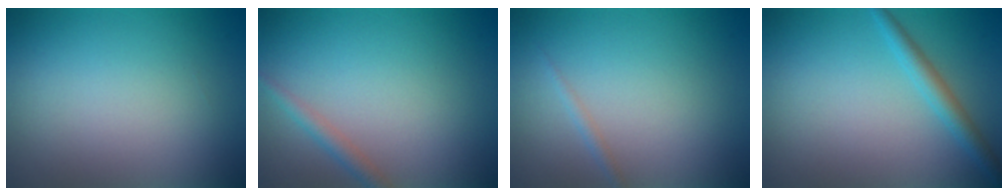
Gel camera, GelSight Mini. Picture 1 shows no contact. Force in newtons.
{"total": 1.6, "press": 1.6, "slide": 0.1}
{"total": 0.8, "press": 0.8, "slide": 0.1}
{"total": 2.3, "press": 2.3, "slide": 0.1}